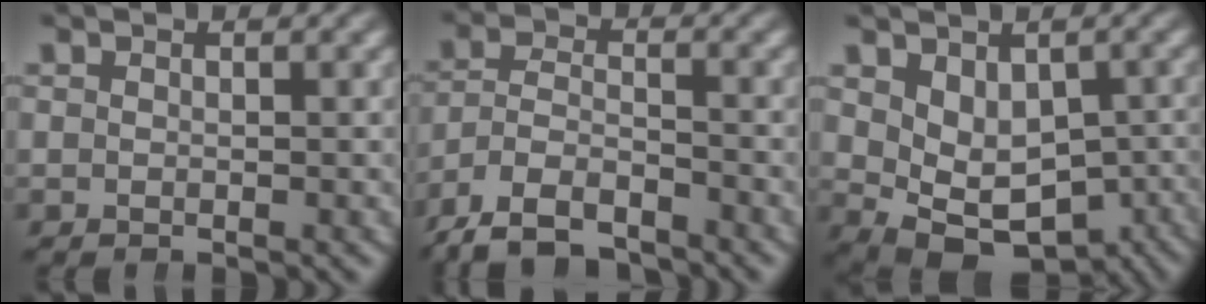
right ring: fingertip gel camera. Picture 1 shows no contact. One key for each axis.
{"total": 8.3, "fx": -5.0, "fy": 5.7, "fz": 3.4, "tx": -0.083, "ty": -0.035, "tz": -0.074}
{"total": 8.7, "fx": -3.0, "fy": 6.2, "fz": 5.3, "tx": -0.101, "ty": -0.047, "tz": -0.028}